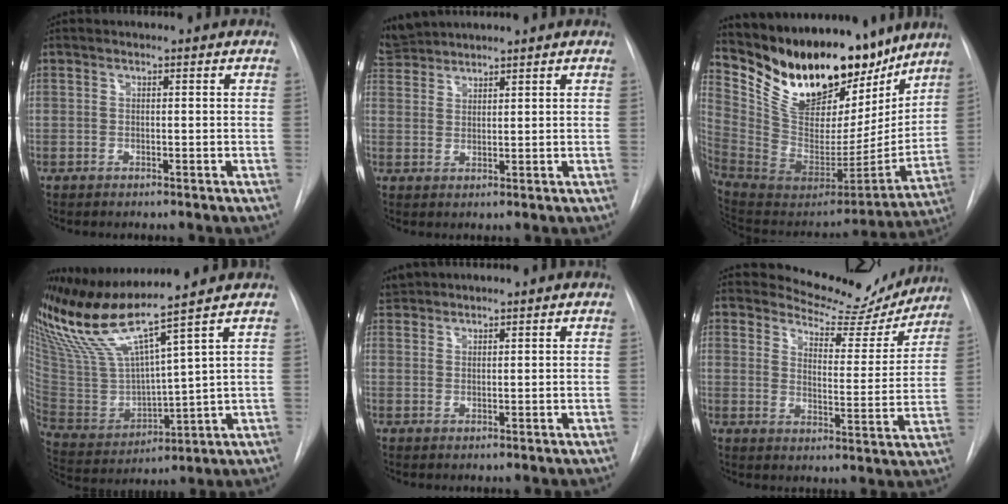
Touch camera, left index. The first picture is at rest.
{"total": 4.3, "force": [4.3, -0.2, -0.2], "torque": [-0.009, 0.022, 0.091]}
{"total": 26.6, "force": [21.2, 10.6, 12.1], "torque": [-0.218, -0.020, 0.347]}
{"total": 14.0, "force": [11.5, -2.2, 7.6], "torque": [-0.156, -0.013, 0.236]}
{"total": 2.6, "force": [2.6, 0.0, -0.2], "torque": [-0.007, 0.018, 0.059]}
{"total": 13.6, "force": [13.1, 3.2, 1.6], "torque": [-0.014, -0.035, 0.162]}